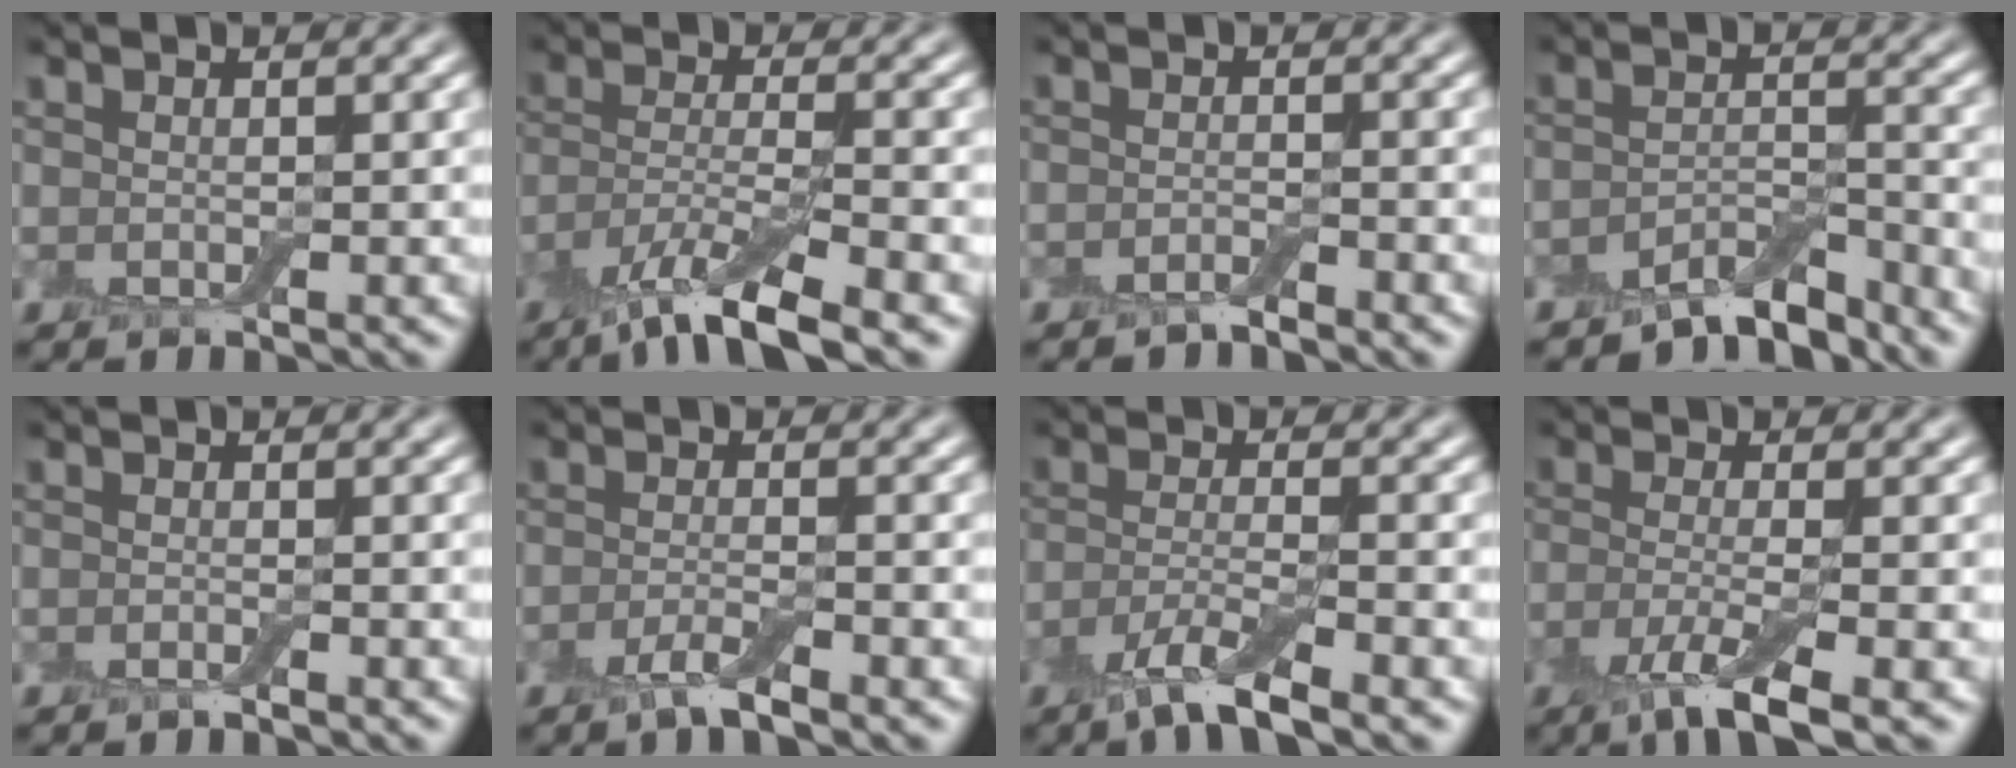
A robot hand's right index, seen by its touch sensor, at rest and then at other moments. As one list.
[{"total": 6.9, "force": [-4.6, 1.5, 4.9], "torque": [-0.090, -0.008, -0.093]}, {"total": 1.2, "force": [-1.1, 0.1, 0.5], "torque": [-0.011, 0.000, -0.023]}, {"total": 4.3, "force": [-3.8, 1.0, 1.7], "torque": [-0.026, 0.004, -0.073]}, {"total": 0.8, "force": [-0.6, 0.0, 0.4], "torque": [-0.008, -0.001, -0.012]}, {"total": 2.5, "force": [-1.6, 0.4, 1.9], "torque": [-0.036, -0.002, -0.039]}, {"total": 4.6, "force": [-3.0, 0.9, 3.4], "torque": [-0.068, -0.010, -0.066]}, {"total": 4.6, "force": [-2.4, 0.8, 3.9], "torque": [-0.076, -0.009, -0.055]}]